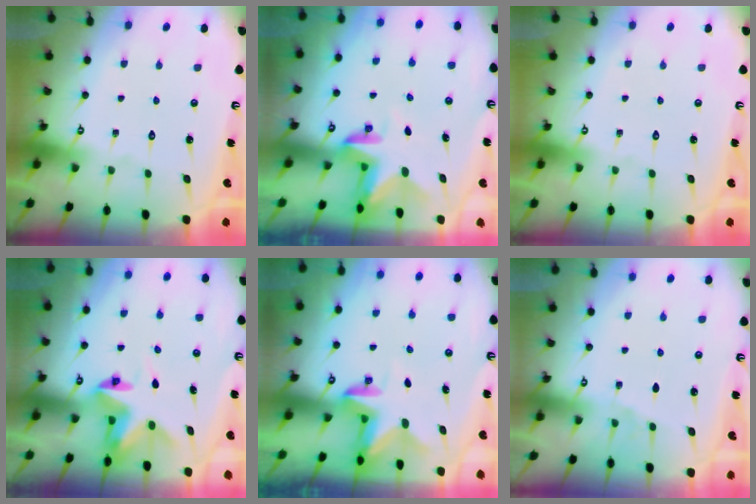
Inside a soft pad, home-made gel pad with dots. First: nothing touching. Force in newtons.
{"total": 3.0, "press": 3.0, "slide": 0.4}
{"total": 0.0}
{"total": 4.5, "press": 4.5, "slide": 0.5}
{"total": 2.5, "press": 2.5, "slide": 0.5}
{"total": 2.5, "press": 2.0, "slide": 1.6}